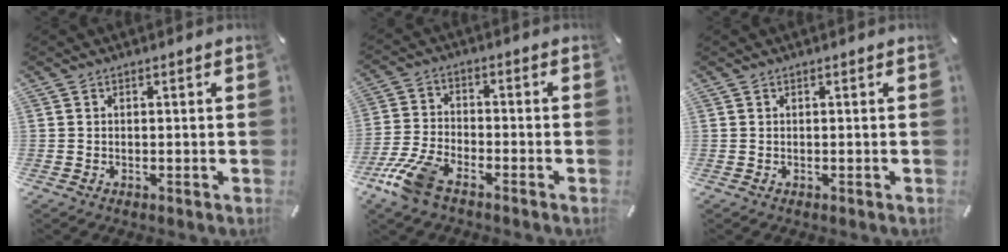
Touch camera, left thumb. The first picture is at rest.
{"total": 9.6, "force": [-6.5, 4.0, 5.8], "torque": [-0.132, 0.019, -0.125]}
{"total": 0.0}